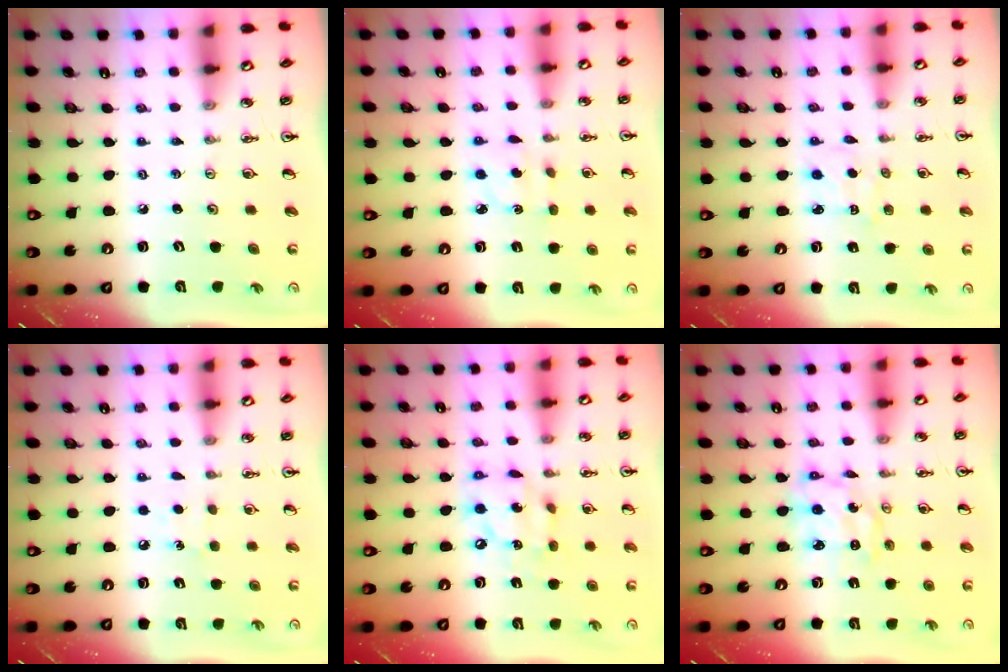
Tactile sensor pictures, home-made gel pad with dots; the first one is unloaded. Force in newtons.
{"total": 2.3, "press": 2.1, "slide": 0.8}
{"total": 2.9, "press": 2.9, "slide": 0.4}
{"total": 6.4, "press": 6.4, "slide": 0.8}
{"total": 9.5, "press": 9.4, "slide": 0.9}
{"total": 5.9, "press": 5.9, "slide": 0.5}